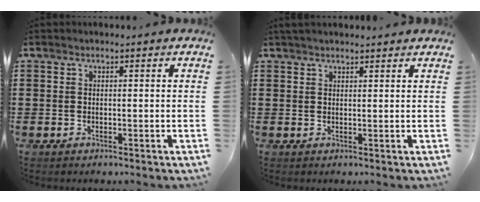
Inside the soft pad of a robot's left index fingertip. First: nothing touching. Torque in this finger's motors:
{"motor_torque": [2.14, 0.00, 0.20, 0.09]}